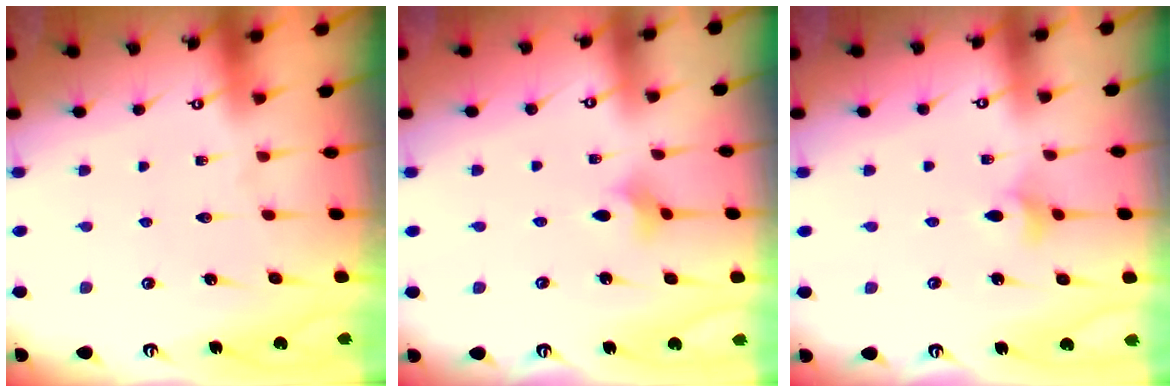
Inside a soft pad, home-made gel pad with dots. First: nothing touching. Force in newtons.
{"total": 2.6, "press": 2.6, "slide": 0.6}
{"total": 3.2, "press": 3.2, "slide": 0.6}